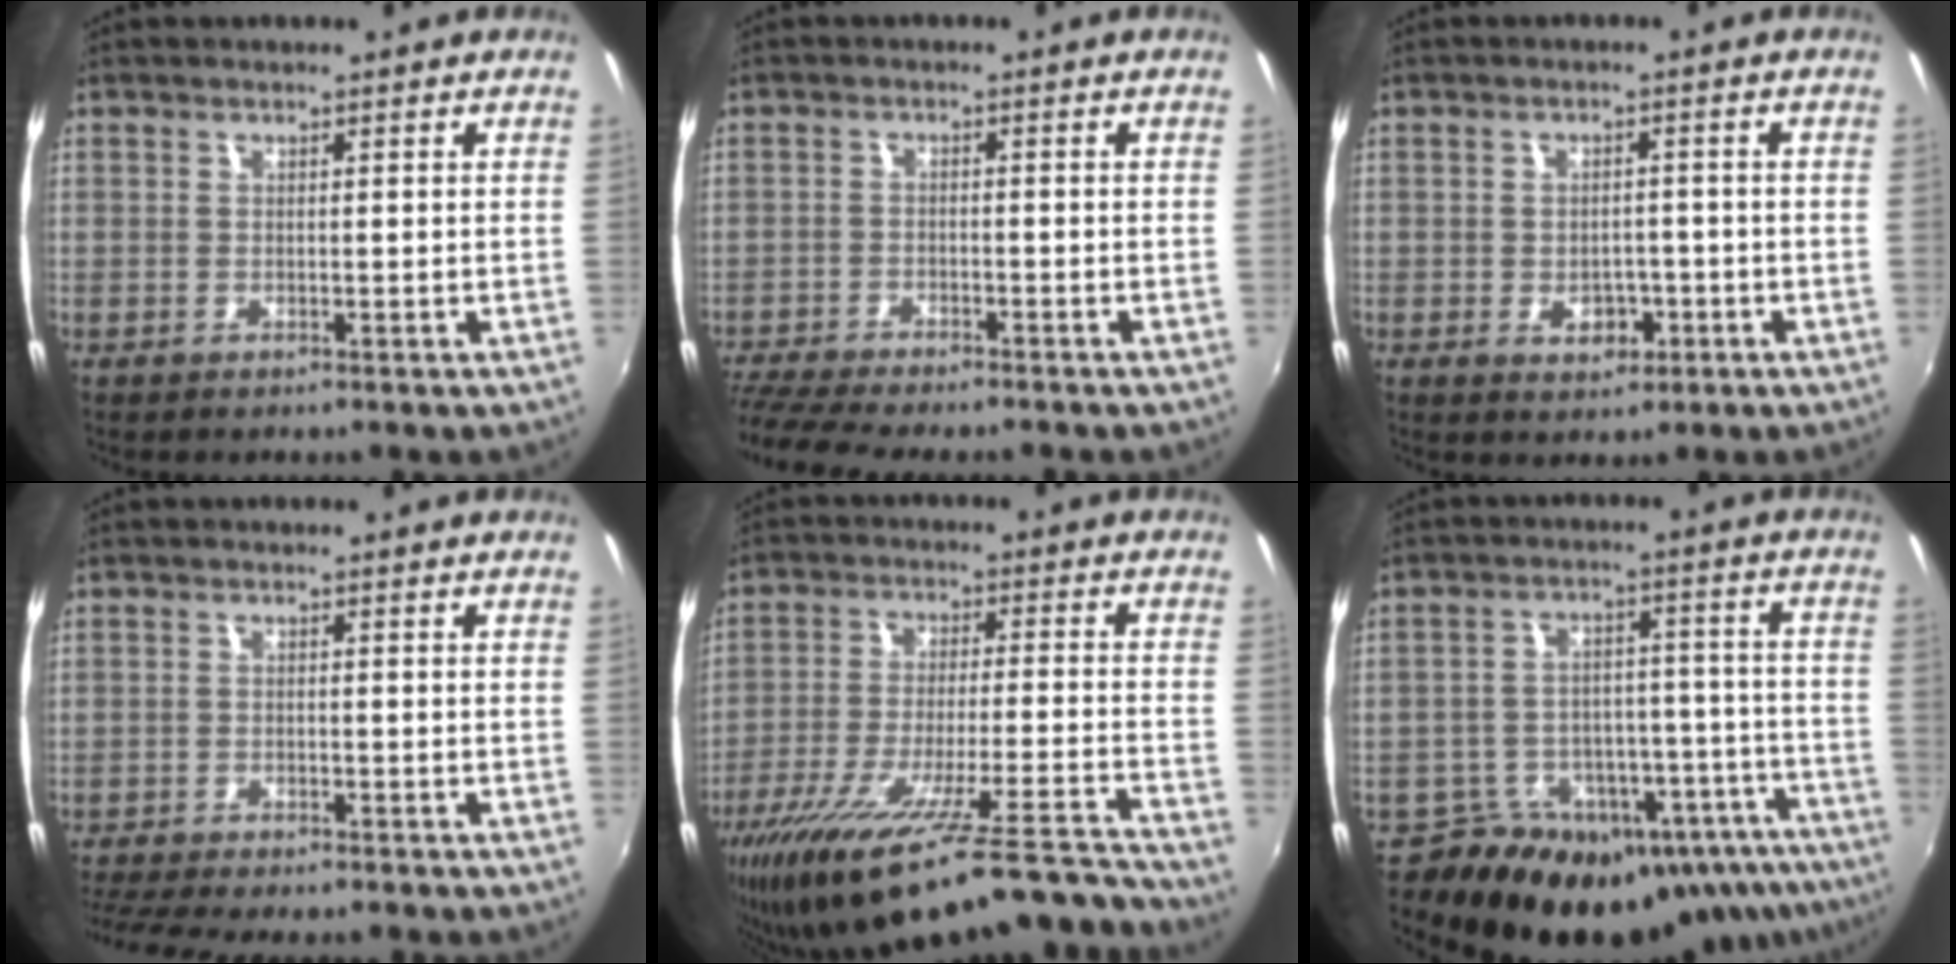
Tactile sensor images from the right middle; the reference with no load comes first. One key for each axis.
{"total": 10.8, "fx": -9.6, "fy": 1.4, "fz": 4.7, "tx": -0.122, "ty": -0.029, "tz": -0.163}
{"total": 4.1, "fx": -1.6, "fy": 3.0, "fz": 2.3, "tx": -0.040, "ty": 0.002, "tz": -0.017}
{"total": 10.0, "fx": -9.0, "fy": 1.4, "fz": 4.2, "tx": -0.104, "ty": -0.024, "tz": -0.143}
{"total": 25.9, "fx": -22.3, "fy": 2.2, "fz": 13.0, "tx": -0.226, "ty": -0.058, "tz": -0.343}
{"total": 24.9, "fx": -18.7, "fy": 12.8, "fz": 10.2, "tx": -0.165, "ty": 0.030, "tz": -0.234}